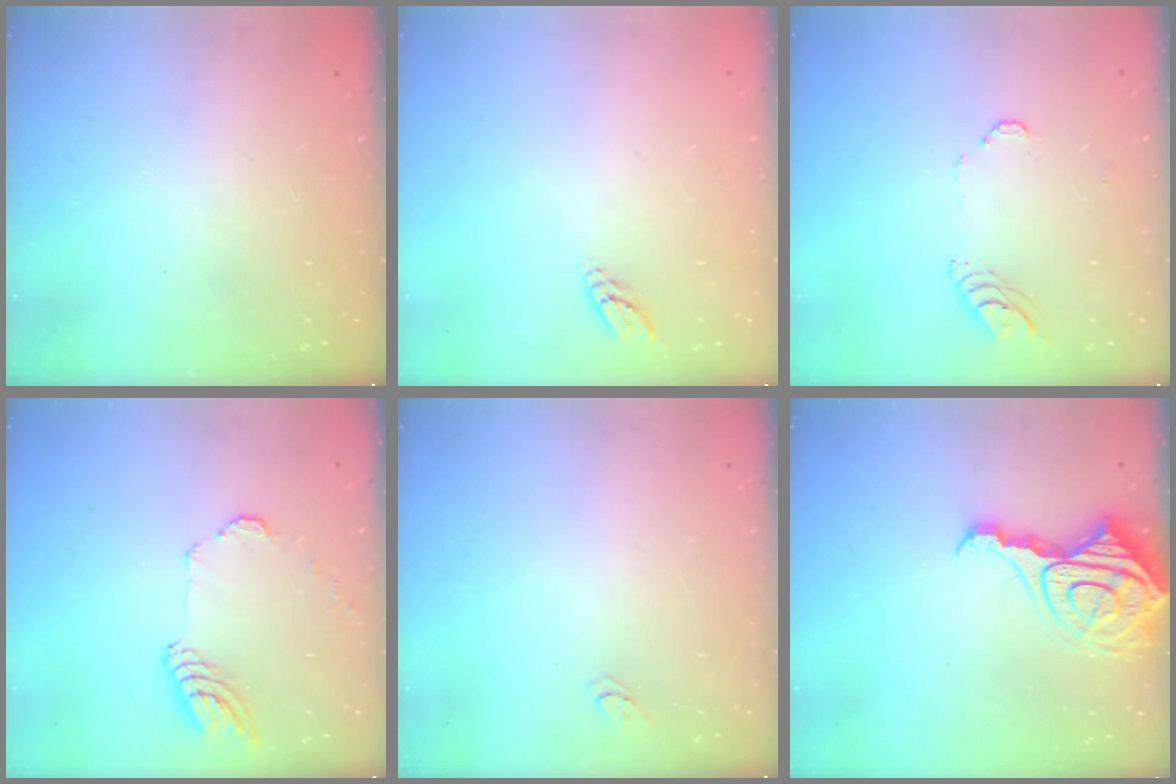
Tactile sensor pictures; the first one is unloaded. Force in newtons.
{"total": 4.8, "press": 4.8, "slide": 0.2}
{"total": 5.0, "press": 5.0, "slide": 0.6}
{"total": 11.8, "press": 11.7, "slide": 1.3}
{"total": 3.1, "press": 3.1, "slide": 0.4}
{"total": 14.6, "press": 14.5, "slide": 1.4}